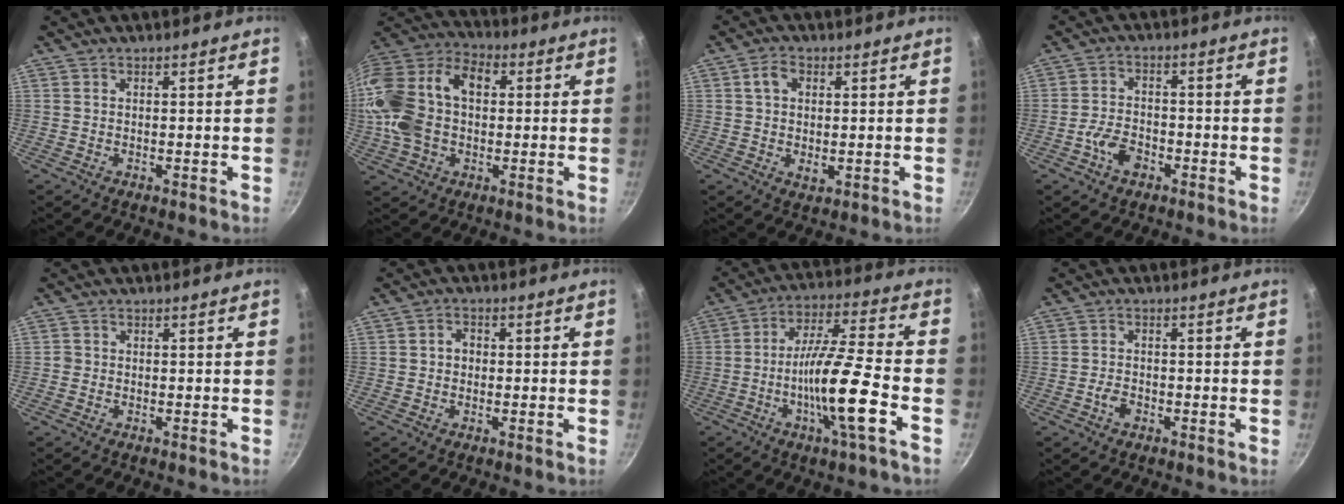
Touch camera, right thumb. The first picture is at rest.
{"total": 23.5, "force": [1.6, 16.5, 16.7], "torque": [-0.341, 0.053, 0.016]}
{"total": 5.0, "force": [1.2, 3.4, 3.5], "torque": [-0.055, -0.004, 0.018]}
{"total": 5.5, "force": [-2.7, 3.4, 3.4], "torque": [-0.058, 0.024, -0.054]}
{"total": 0.8, "force": [-0.2, 0.8, 0.1], "torque": [-0.002, 0.002, -0.007]}
{"total": 2.6, "force": [0.0, 2.2, 1.4], "torque": [-0.008, 0.008, -0.002]}
{"total": 14.8, "force": [-5.0, 1.7, 13.9], "torque": [-0.239, 0.033, -0.099]}
{"total": 2.4, "force": [-1.2, 1.4, 1.5], "torque": [-0.029, 0.011, -0.025]}